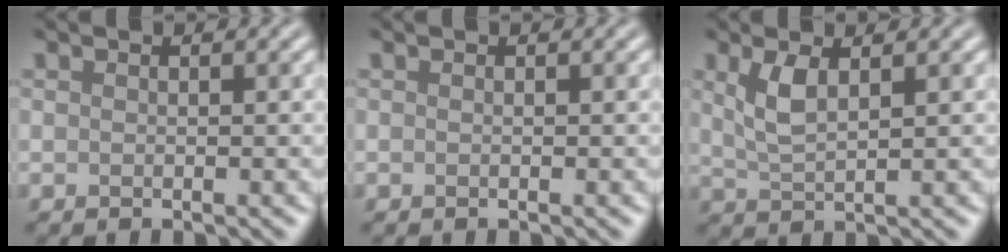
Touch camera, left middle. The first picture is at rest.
{"total": 0.0}
{"total": 2.9, "force": [1.2, 1.1, 2.3], "torque": [-0.056, -0.003, 0.029]}